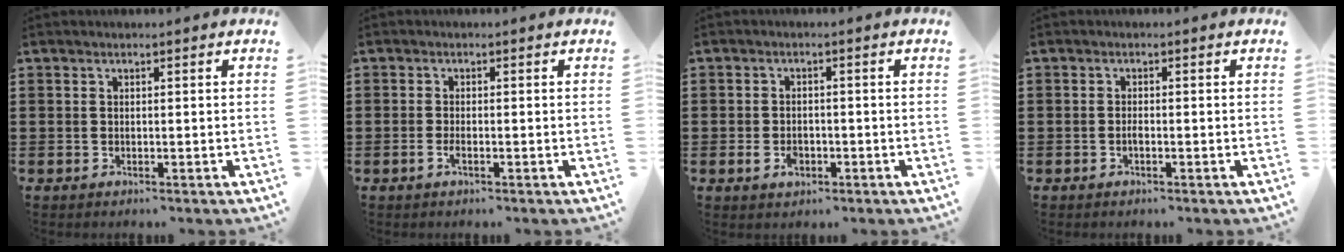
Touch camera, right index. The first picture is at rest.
{"total": 1.6, "force": [-0.8, 0.3, 1.3], "torque": [-0.040, -0.008, -0.017]}
{"total": 2.6, "force": [-1.0, 1.8, 1.7], "torque": [-0.033, 0.001, -0.017]}
{"total": 0.9, "force": [-0.5, 0.2, 0.8], "torque": [-0.017, -0.005, -0.007]}